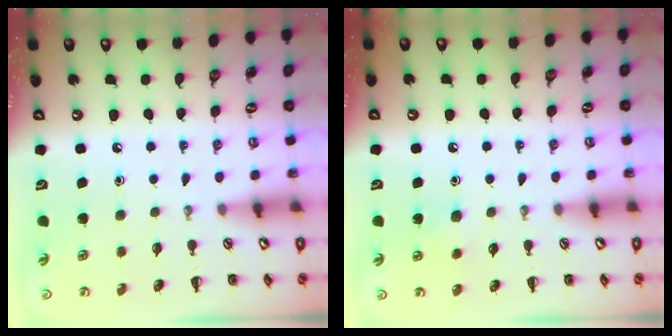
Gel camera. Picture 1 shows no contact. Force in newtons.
{"total": 4.9, "press": 4.6, "slide": 1.5}